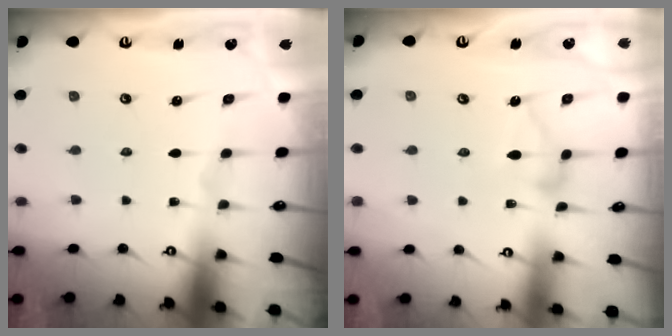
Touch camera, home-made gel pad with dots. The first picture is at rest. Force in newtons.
{"total": 7.9, "press": 7.9, "slide": 0.2}